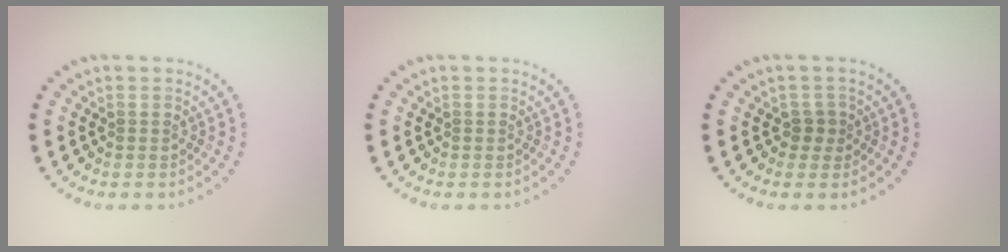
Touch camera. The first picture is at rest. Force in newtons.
{"total": 0.0}
{"total": 1.2, "press": 1.0, "slide": 0.8}